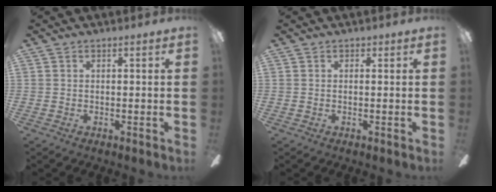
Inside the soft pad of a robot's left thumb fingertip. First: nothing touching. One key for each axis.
{"total": 0.0}